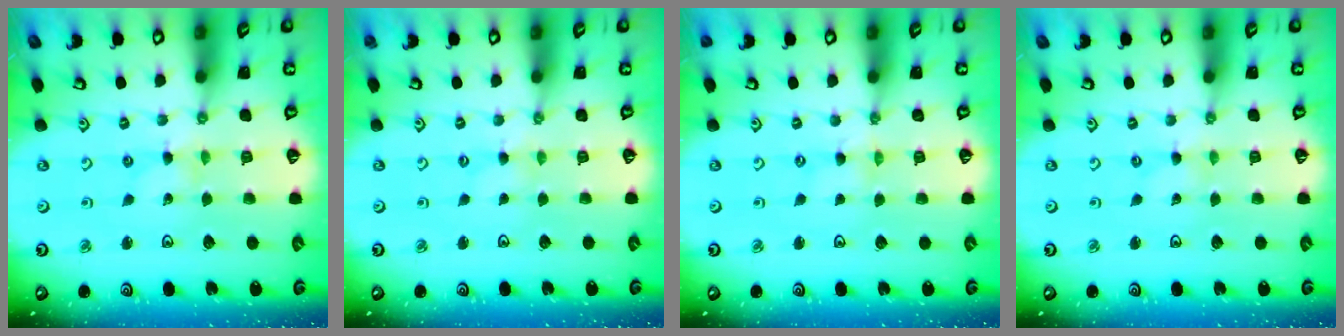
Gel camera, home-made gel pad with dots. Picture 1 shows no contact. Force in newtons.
{"total": 0.8, "press": 0.7, "slide": 0.3}
{"total": 0.0}
{"total": 0.0}